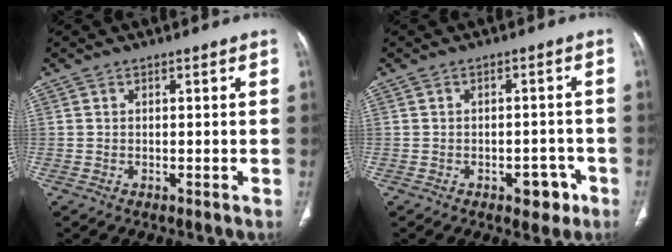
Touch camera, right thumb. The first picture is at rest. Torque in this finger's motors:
{"motor_torque": [0.93, 0.49, 0.23, -0.62, 0.10]}